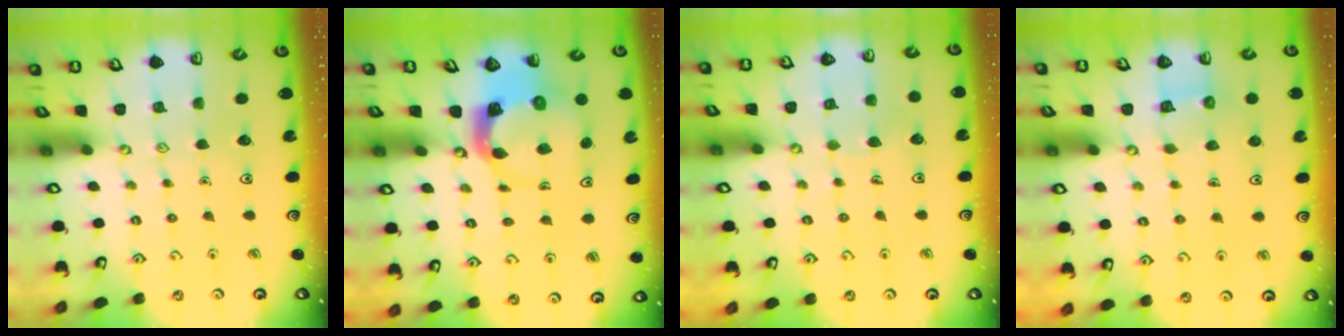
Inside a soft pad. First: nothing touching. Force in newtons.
{"total": 4.3, "press": 4.3, "slide": 0.5}
{"total": 3.9, "press": 3.9, "slide": 0.2}
{"total": 4.5, "press": 4.5, "slide": 0.5}